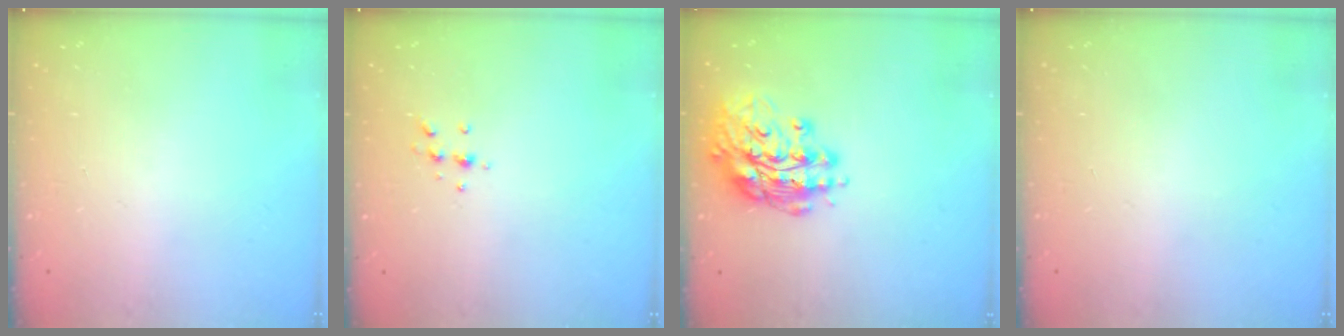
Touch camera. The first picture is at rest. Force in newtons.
{"total": 5.4, "press": 5.4, "slide": 0.7}
{"total": 15.2, "press": 15.2, "slide": 0.8}
{"total": 0.0}